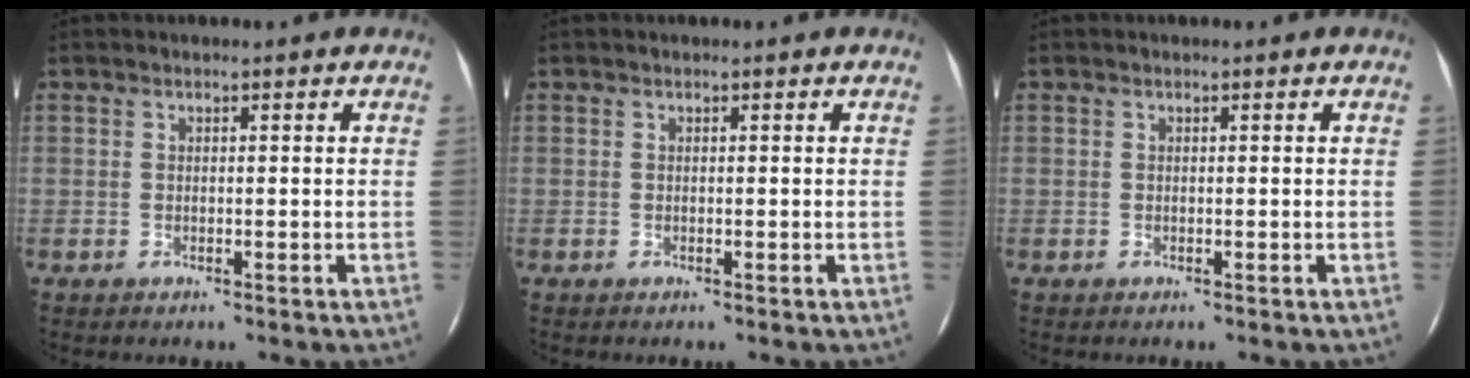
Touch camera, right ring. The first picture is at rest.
{"total": 0.0}
{"total": 0.0}